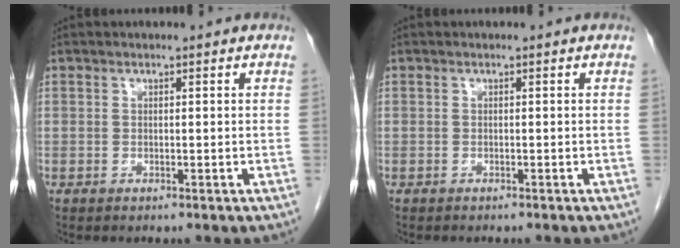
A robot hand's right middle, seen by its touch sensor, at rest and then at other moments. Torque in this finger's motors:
{"motor_torque": [0.51, -0.33, 0.04, 0.04]}